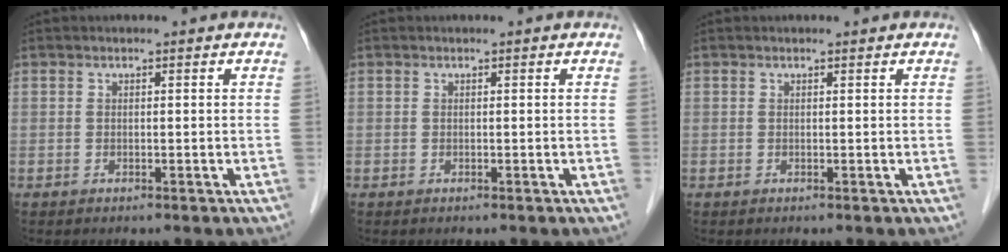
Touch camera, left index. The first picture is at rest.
{"total": 0.0}
{"total": 0.0}